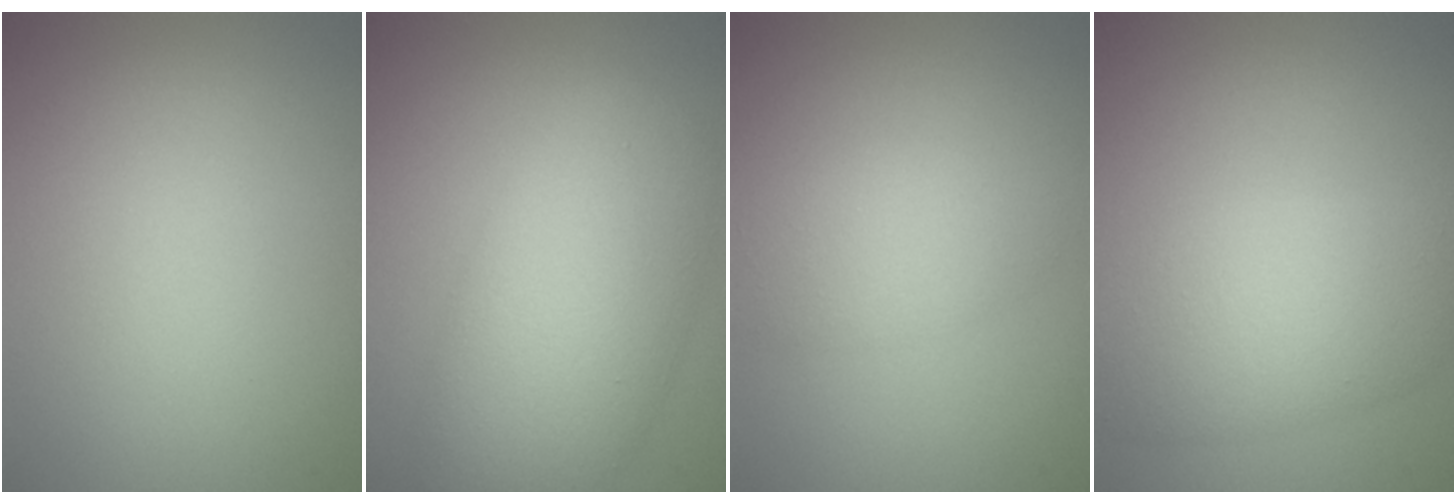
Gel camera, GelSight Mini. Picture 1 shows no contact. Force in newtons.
{"total": 8.2, "press": 8.2, "slide": 0.2}
{"total": 3.0, "press": 3.0, "slide": 0.2}
{"total": 5.7, "press": 5.7, "slide": 0.3}